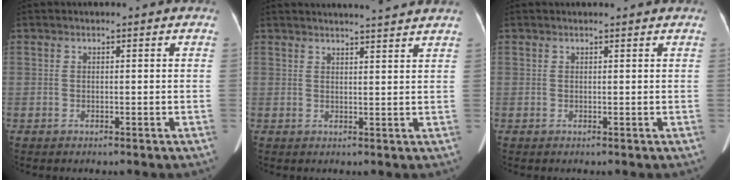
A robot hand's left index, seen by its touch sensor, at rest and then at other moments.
{"total": 8.0, "force": [7.5, -0.7, 2.6], "torque": [-0.034, 0.012, 0.084]}
{"total": 1.5, "force": [1.5, 0.1, 0.3], "torque": [-0.012, 0.010, 0.017]}